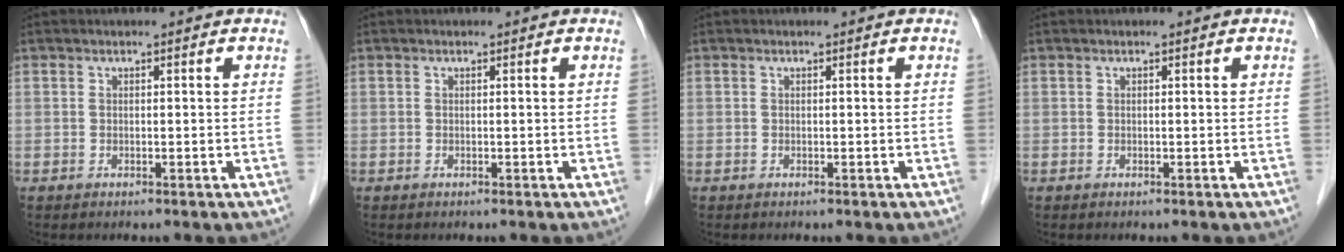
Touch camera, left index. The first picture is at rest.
{"total": 0.0}
{"total": 0.0}
{"total": 0.0}